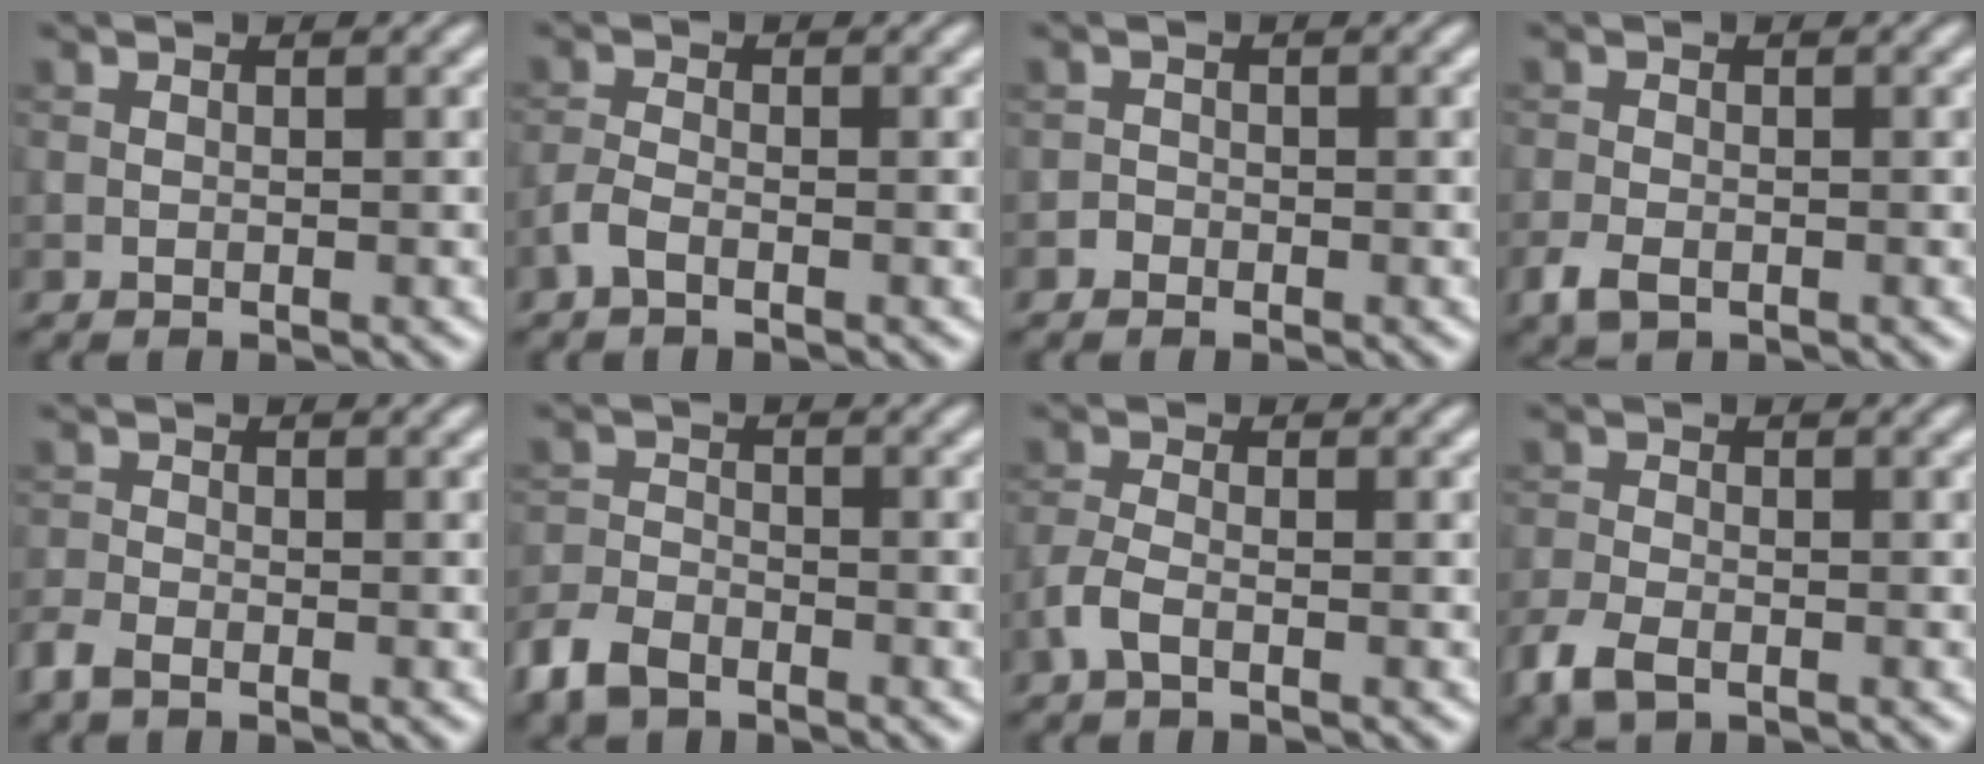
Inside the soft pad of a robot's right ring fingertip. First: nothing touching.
{"total": 1.6, "force": [-1.0, 0.5, 1.1], "torque": [-0.028, 0.002, -0.027]}
{"total": 0.7, "force": [-0.5, 0.5, -0.1], "torque": [0.005, 0.001, -0.010]}
{"total": 2.2, "force": [-1.2, 1.3, 1.4], "torque": [-0.031, -0.006, -0.028]}
{"total": 2.1, "force": [-1.6, 0.9, 1.1], "torque": [-0.028, -0.006, -0.041]}
{"total": 3.9, "force": [-2.9, 1.9, 1.6], "torque": [-0.037, -0.006, -0.069]}
{"total": 2.0, "force": [-1.1, 0.7, 1.6], "torque": [-0.041, 0.001, -0.030]}
{"total": 3.4, "force": [-2.2, 1.6, 2.0], "torque": [-0.048, -0.010, -0.052]}